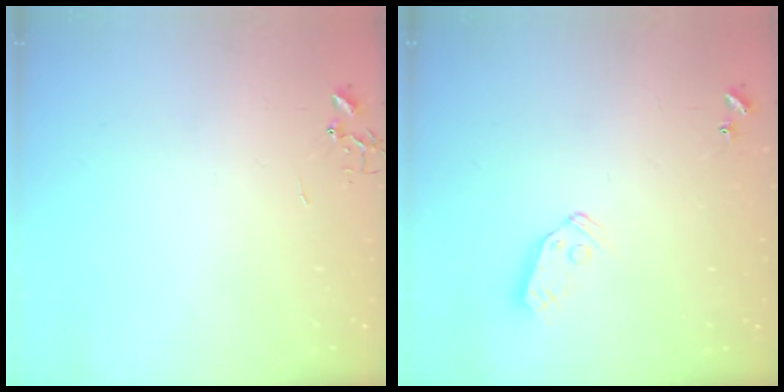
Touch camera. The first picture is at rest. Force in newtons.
{"total": 6.5, "press": 6.5, "slide": 0.4}